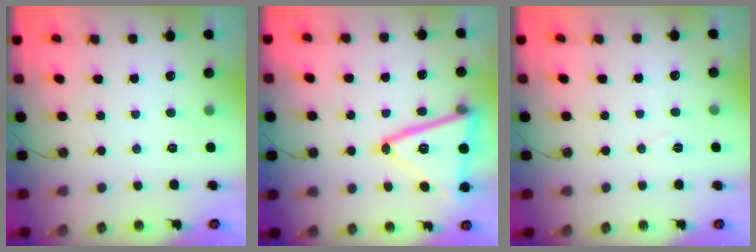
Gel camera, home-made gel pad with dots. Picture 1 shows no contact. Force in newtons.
{"total": 19.4, "press": 19.1, "slide": 3.4}
{"total": 5.3, "press": 2.9, "slide": 4.5}